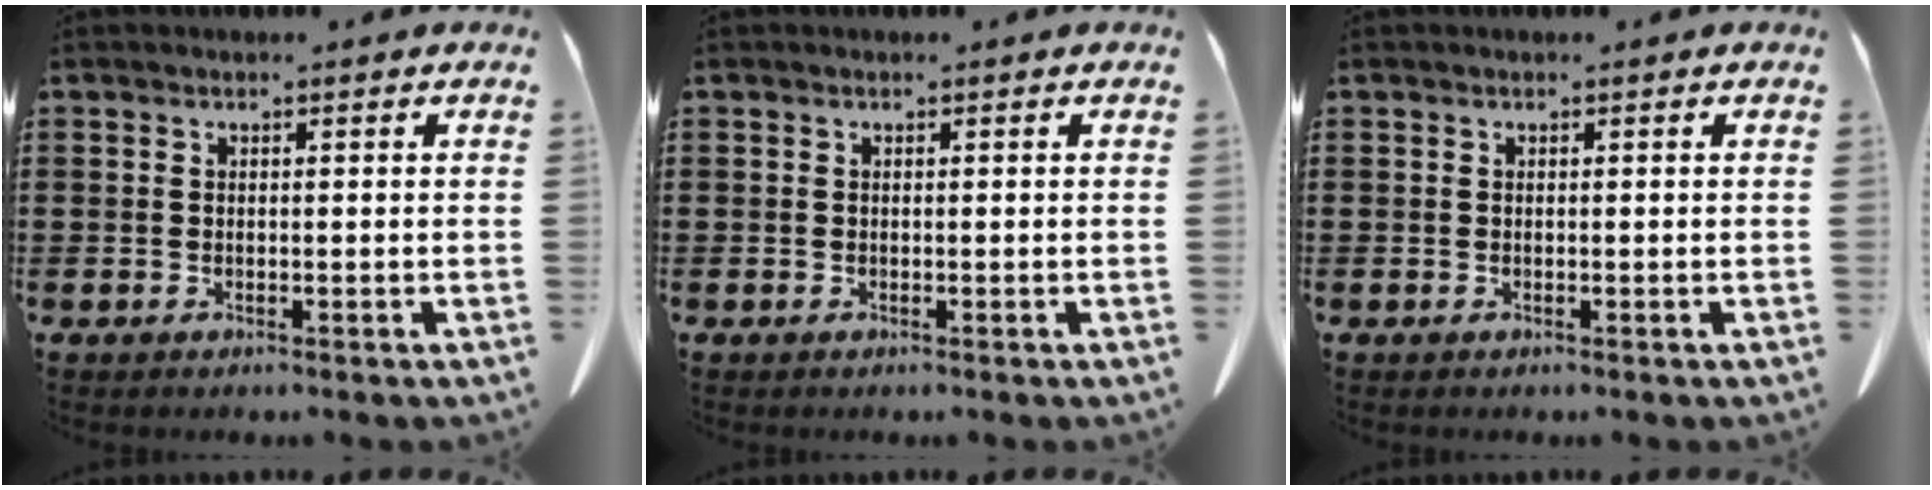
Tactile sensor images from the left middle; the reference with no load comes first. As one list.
[{"total": 0.0}, {"total": 0.0}]